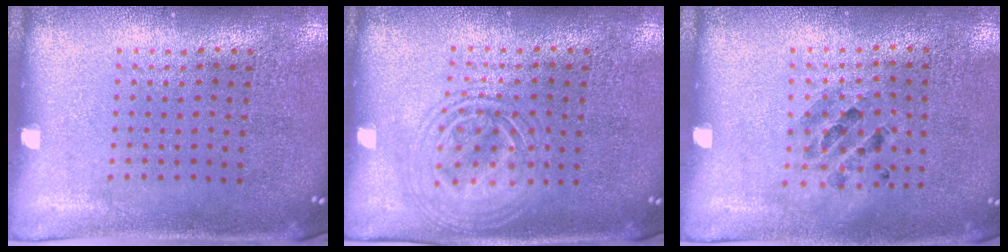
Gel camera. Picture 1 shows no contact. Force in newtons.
{"total": 1.7, "press": 1.7, "slide": 0.3}
{"total": 0.9, "press": 0.9, "slide": 0.1}